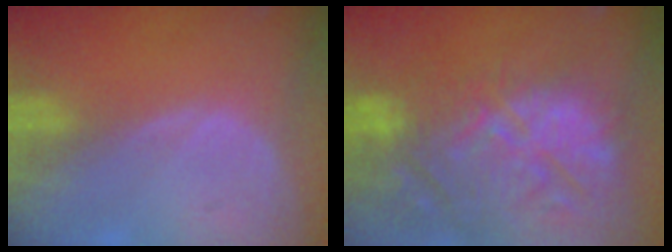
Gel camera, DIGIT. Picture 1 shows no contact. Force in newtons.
{"total": 15.2, "press": 12.9, "slide": 8.0}